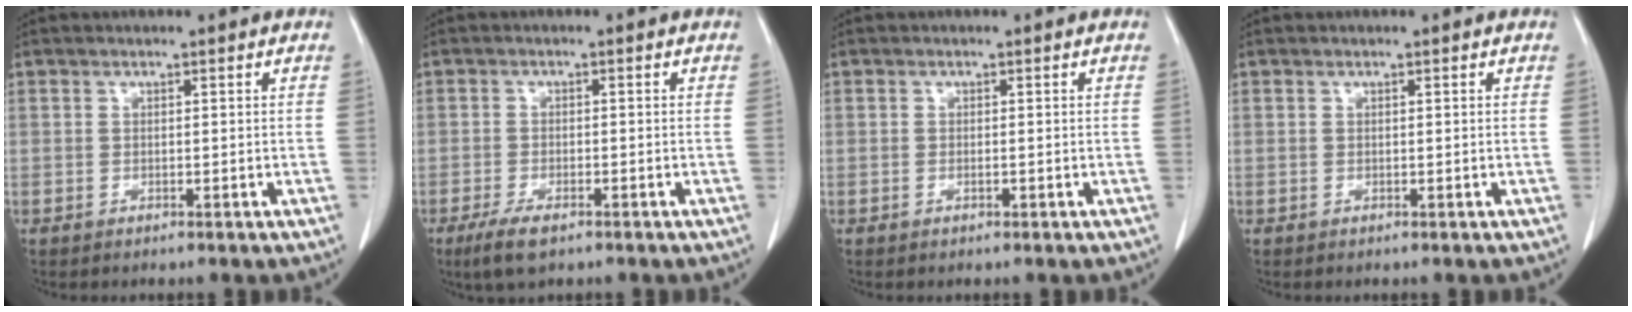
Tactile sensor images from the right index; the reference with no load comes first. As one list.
[{"total": 4.9, "force": [-3.1, 1.7, 3.4], "torque": [-0.073, -0.009, -0.051]}, {"total": 0.8, "force": [-0.3, 0.4, 0.7], "torque": [-0.014, -0.001, -0.003]}, {"total": 0.0}]